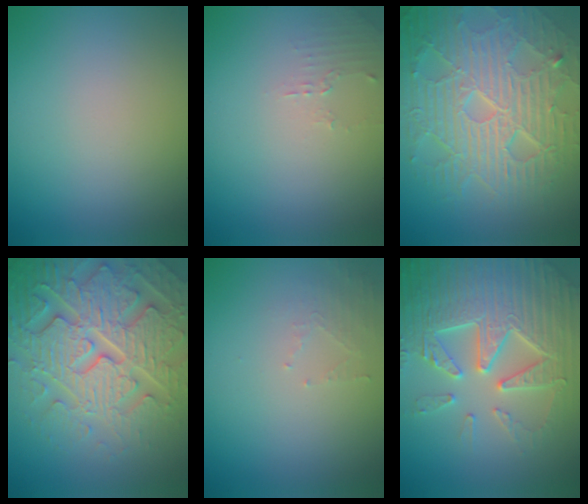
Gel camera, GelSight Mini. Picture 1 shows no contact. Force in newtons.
{"total": 1.2, "press": 1.2, "slide": 0.4}
{"total": 10.4, "press": 6.7, "slide": 8.0}
{"total": 8.2, "press": 7.9, "slide": 1.8}
{"total": 1.4, "press": 1.3, "slide": 0.3}
{"total": 7.7, "press": 7.6, "slide": 1.5}